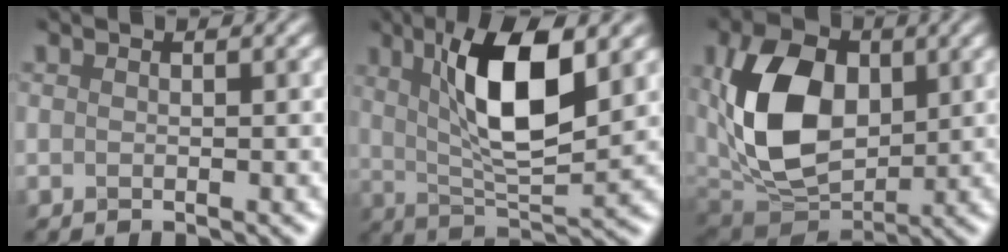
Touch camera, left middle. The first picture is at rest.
{"total": 6.9, "force": [2.3, 1.6, 6.3], "torque": [-0.128, -0.009, 0.061]}
{"total": 9.0, "force": [1.0, 6.2, 6.4], "torque": [-0.165, -0.004, 0.040]}